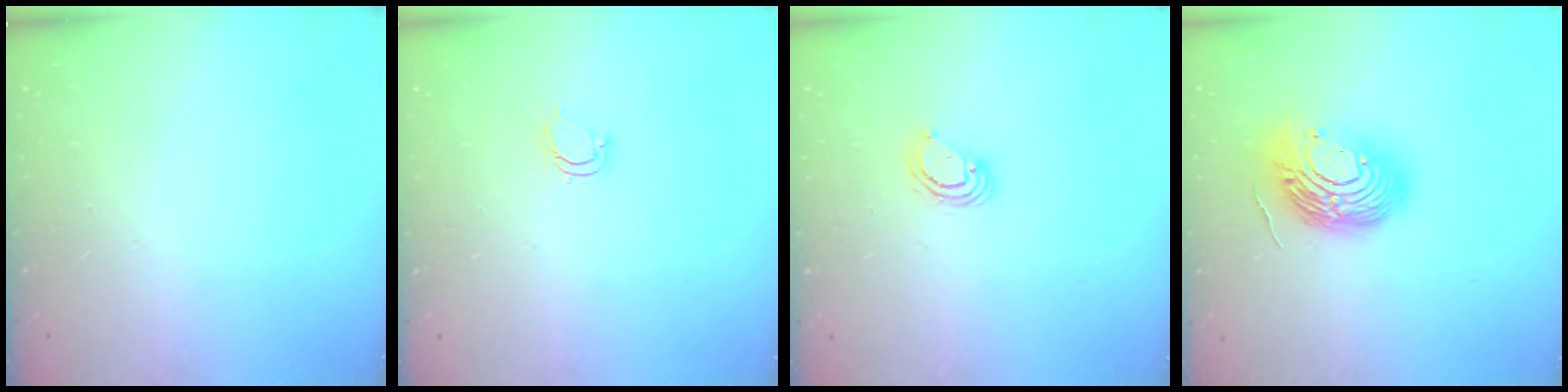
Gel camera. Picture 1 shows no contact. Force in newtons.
{"total": 3.7, "press": 3.7, "slide": 0.3}
{"total": 3.9, "press": 3.9, "slide": 0.1}
{"total": 17.3, "press": 17.3, "slide": 1.4}